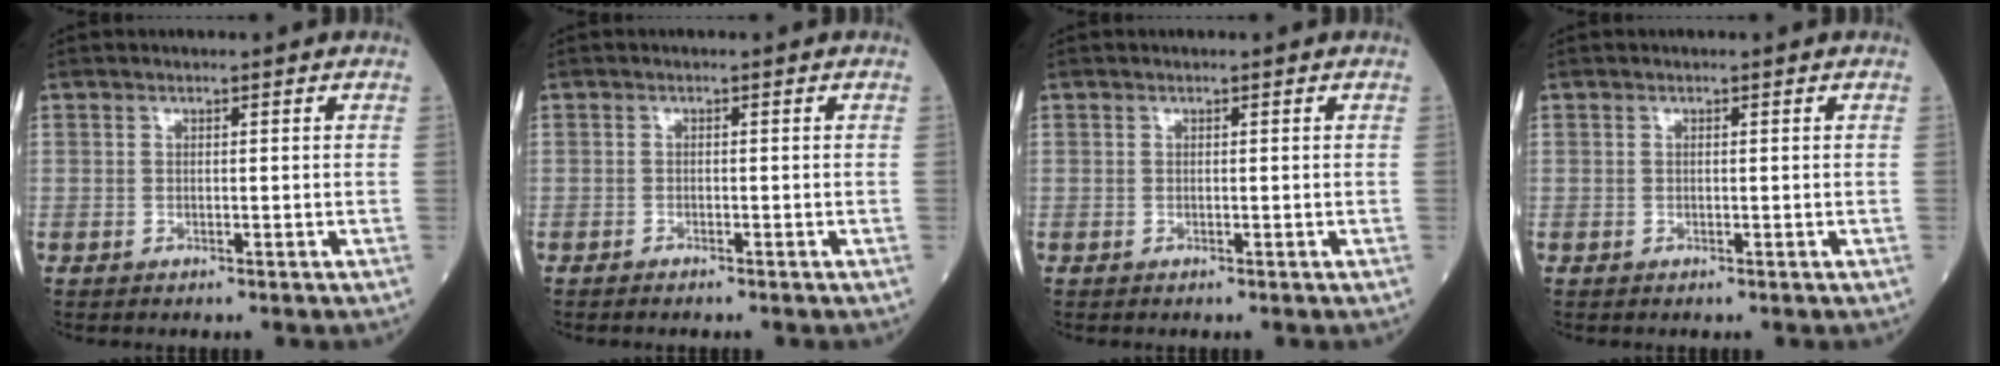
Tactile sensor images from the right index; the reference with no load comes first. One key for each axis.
{"total": 0.6, "fx": -0.6, "fy": 0.0, "fz": 0.1, "tx": -0.009, "ty": -0.002, "tz": -0.011}
{"total": 0.0}
{"total": 0.0}